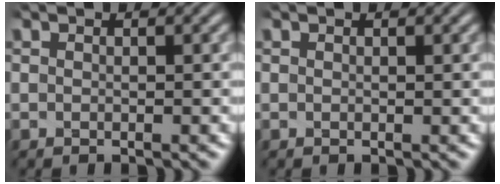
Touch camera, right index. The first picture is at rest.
{"total": 0.0}